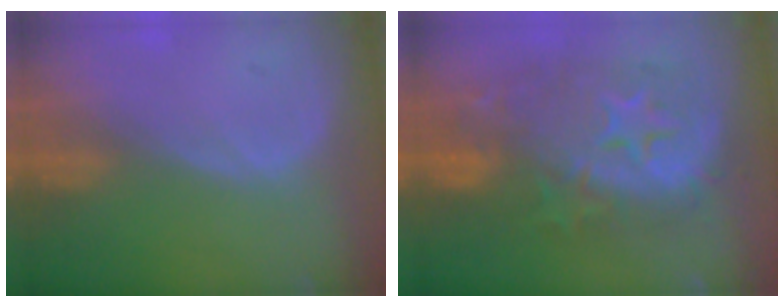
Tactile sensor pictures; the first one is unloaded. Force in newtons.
{"total": 12.6, "press": 12.6, "slide": 1.1}